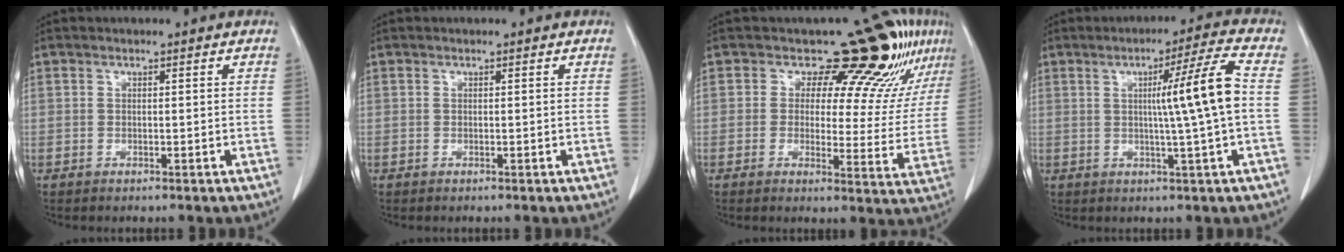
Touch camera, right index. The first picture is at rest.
{"total": 0.0}
{"total": 14.3, "force": [10.2, 5.5, 8.4], "torque": [-0.075, -0.023, 0.105]}
{"total": 9.0, "force": [0.7, -1.9, 8.8], "torque": [-0.132, -0.001, 0.013]}